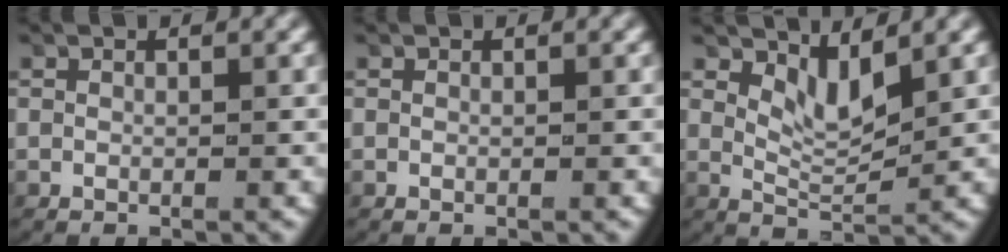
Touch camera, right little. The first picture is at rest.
{"total": 0.0}
{"total": 3.1, "force": [2.1, 0.7, 2.2], "torque": [-0.047, -0.012, 0.045]}